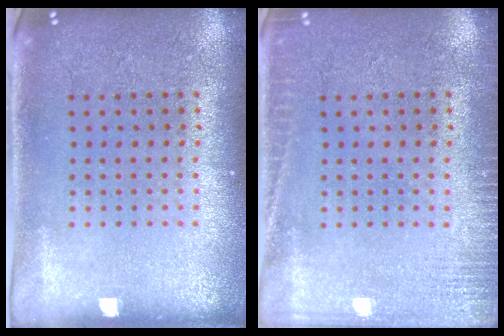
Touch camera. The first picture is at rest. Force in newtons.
{"total": 2.4, "press": 2.4, "slide": 0.4}